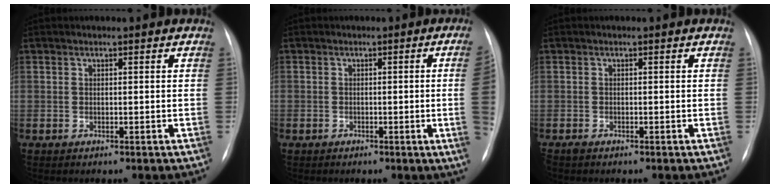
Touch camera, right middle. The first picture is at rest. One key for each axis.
{"total": 4.7, "fx": -0.7, "fy": -1.5, "fz": 4.4, "tx": -0.043, "ty": -0.007, "tz": -0.011}
{"total": 0.8, "fx": -0.7, "fy": 0.2, "fz": 0.3, "tx": -0.010, "ty": -0.003, "tz": -0.010}